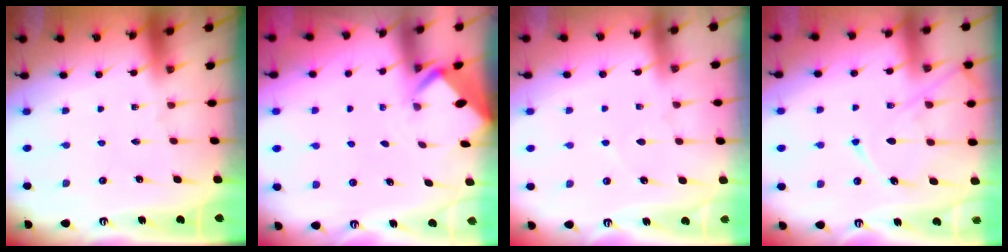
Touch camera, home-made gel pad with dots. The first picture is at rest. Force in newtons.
{"total": 2.0, "press": 2.0, "slide": 0.2}
{"total": 6.7, "press": 6.7, "slide": 0.7}
{"total": 11.8, "press": 11.8, "slide": 1.1}